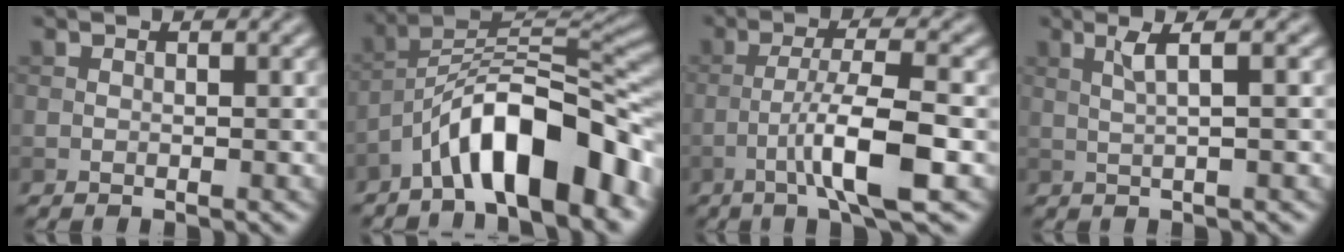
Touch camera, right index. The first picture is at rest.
{"total": 10.7, "force": [-6.0, 3.3, 8.2], "torque": [-0.121, 0.020, -0.108]}
{"total": 6.6, "force": [-2.5, 0.9, 6.1], "torque": [-0.103, 0.012, -0.048]}
{"total": 2.7, "force": [0.8, 0.3, 2.6], "torque": [-0.047, 0.005, 0.015]}